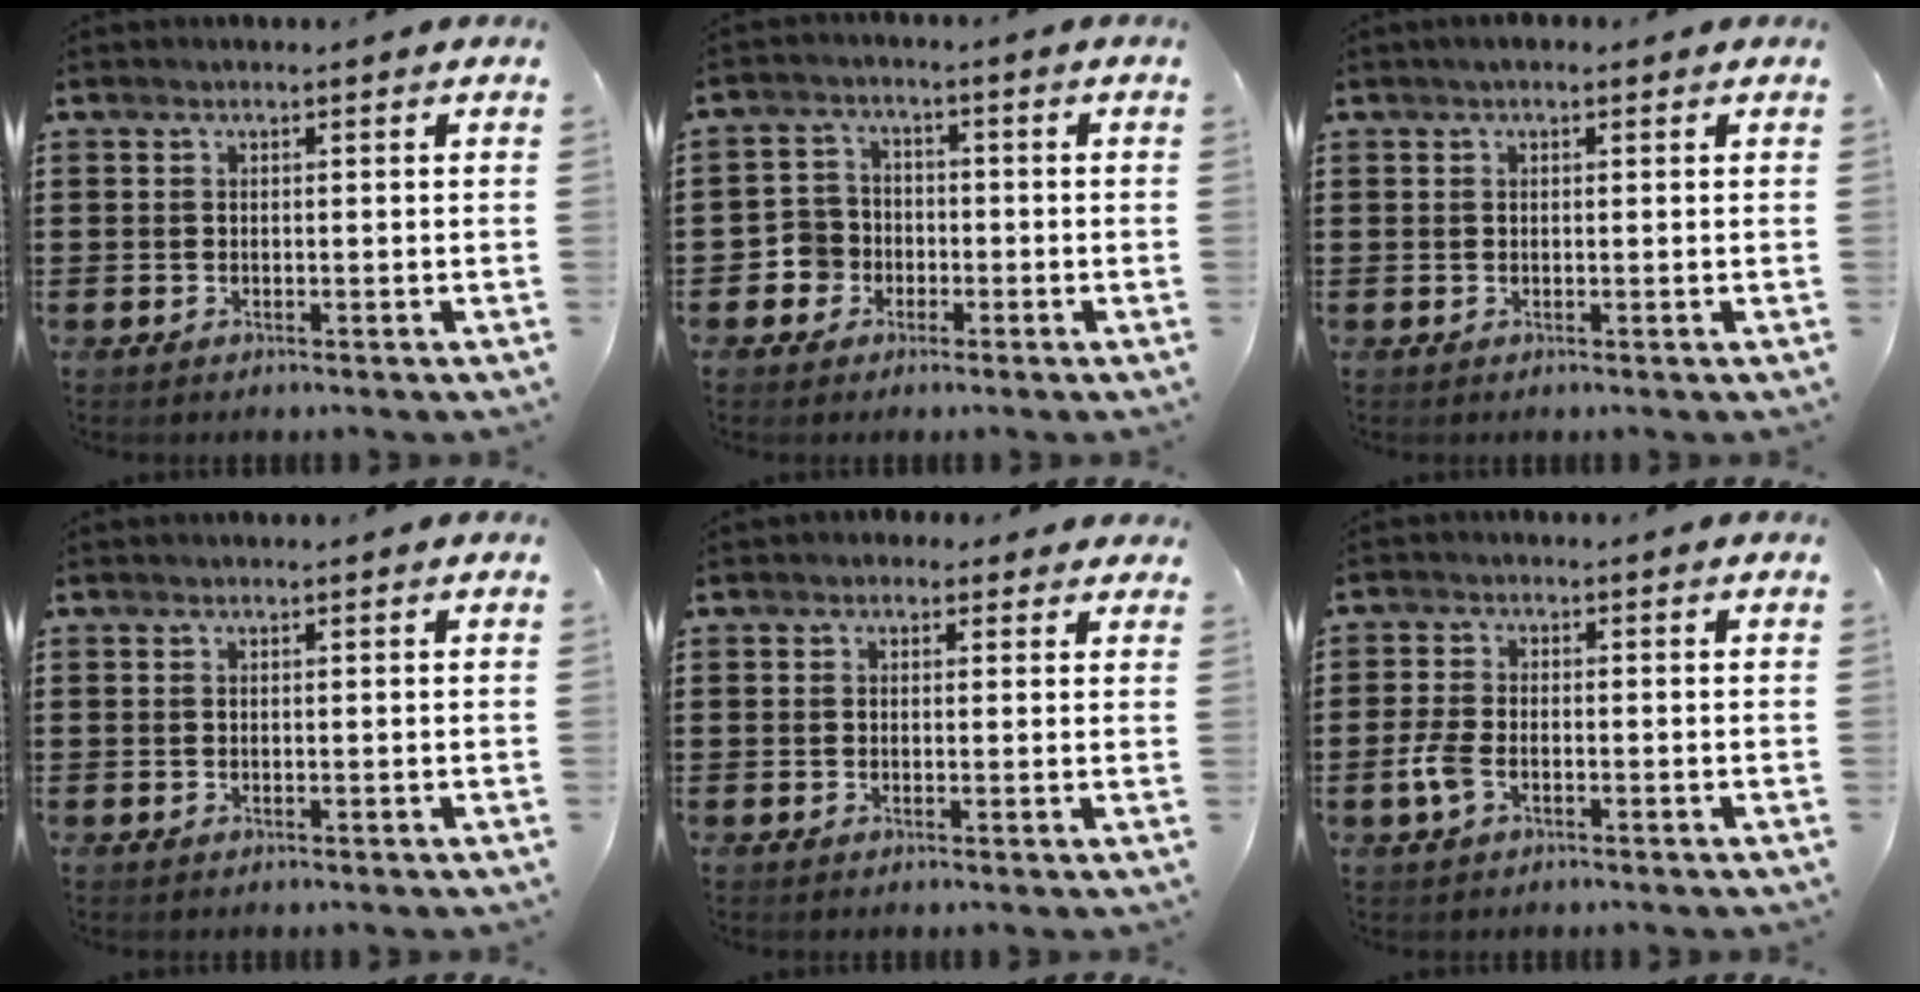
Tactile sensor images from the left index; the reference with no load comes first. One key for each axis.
{"total": 4.6, "fx": -2.0, "fy": 4.0, "fz": 0.8, "tx": -0.043, "ty": 0.005, "tz": -0.046}
{"total": 1.0, "fx": 0.4, "fy": 0.5, "fz": 0.7, "tx": -0.014, "ty": 0.006, "tz": 0.007}
{"total": 0.0}
{"total": 1.7, "fx": 1.2, "fy": 1.2, "fz": 0.4, "tx": -0.005, "ty": 0.007, "tz": 0.020}
{"total": 3.9, "fx": -1.5, "fy": 2.0, "fz": 2.9, "tx": -0.079, "ty": -0.006, "tz": -0.033}